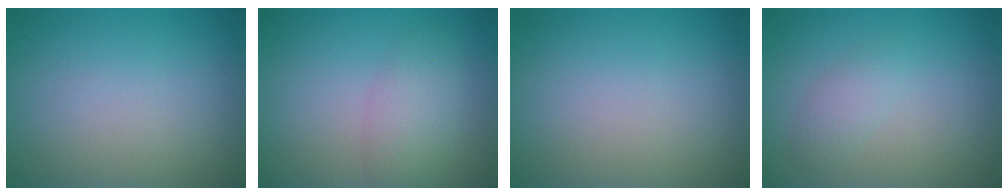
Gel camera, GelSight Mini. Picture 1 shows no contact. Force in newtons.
{"total": 2.9, "press": 2.9, "slide": 0.1}
{"total": 0.0}
{"total": 1.4, "press": 1.4, "slide": 0.1}